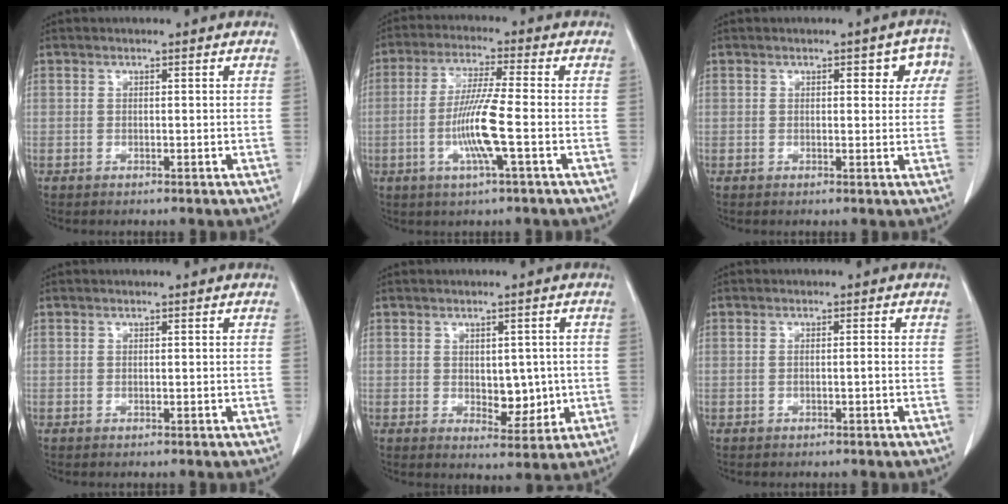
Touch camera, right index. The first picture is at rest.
{"total": 8.7, "force": [-2.0, -0.4, 8.5], "torque": [-0.164, -0.008, -0.040]}
{"total": 4.9, "force": [1.7, 2.3, 4.0], "torque": [-0.029, 0.016, 0.015]}
{"total": 0.0}
{"total": 5.1, "force": [-0.2, 2.9, 4.2], "torque": [-0.049, -0.004, 0.010]}
{"total": 0.6, "force": [-0.1, -0.1, 0.6], "torque": [-0.007, 0.002, 0.001]}